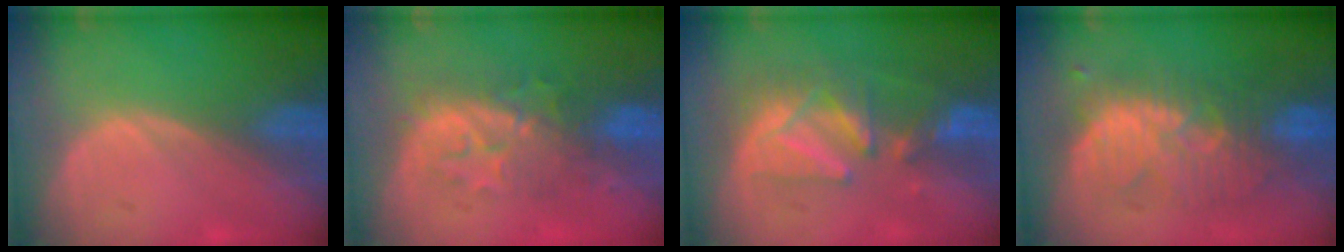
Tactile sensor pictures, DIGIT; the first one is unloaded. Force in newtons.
{"total": 8.0, "press": 7.9, "slide": 1.5}
{"total": 8.3, "press": 7.9, "slide": 2.6}
{"total": 9.1, "press": 9.1, "slide": 0.6}